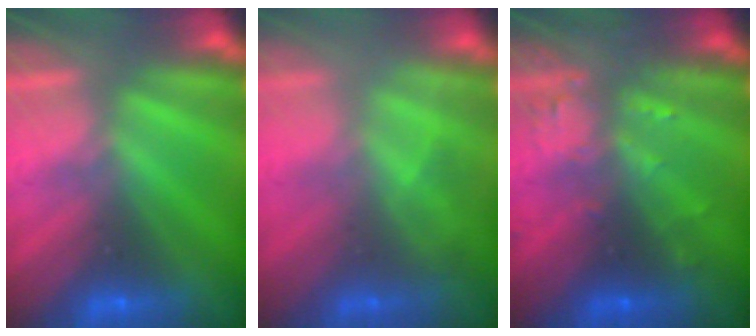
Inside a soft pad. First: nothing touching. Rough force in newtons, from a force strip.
{"total": 2.4}
{"total": 3.2}